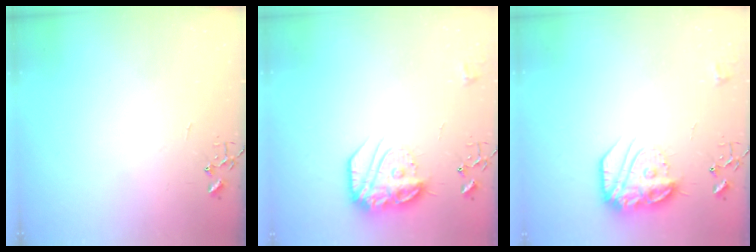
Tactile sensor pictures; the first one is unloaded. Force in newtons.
{"total": 17.4, "press": 17.3, "slide": 1.2}
{"total": 17.4, "press": 17.3, "slide": 1.2}